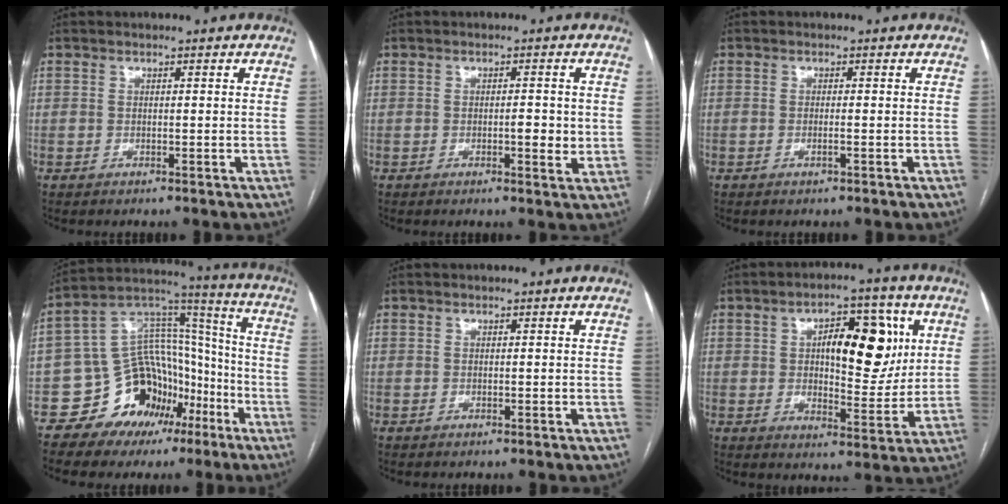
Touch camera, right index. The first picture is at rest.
{"total": 3.2, "force": [-0.2, 0.9, 3.1], "torque": [-0.047, -0.001, -0.003]}
{"total": 1.1, "force": [-0.4, 0.0, 1.0], "torque": [-0.022, -0.002, -0.007]}
{"total": 15.3, "force": [-7.8, 10.7, 7.6], "torque": [-0.120, 0.068, -0.120]}
{"total": 0.0}
{"total": 13.0, "force": [3.0, 6.4, 11.0], "torque": [-0.140, 0.019, 0.053]}